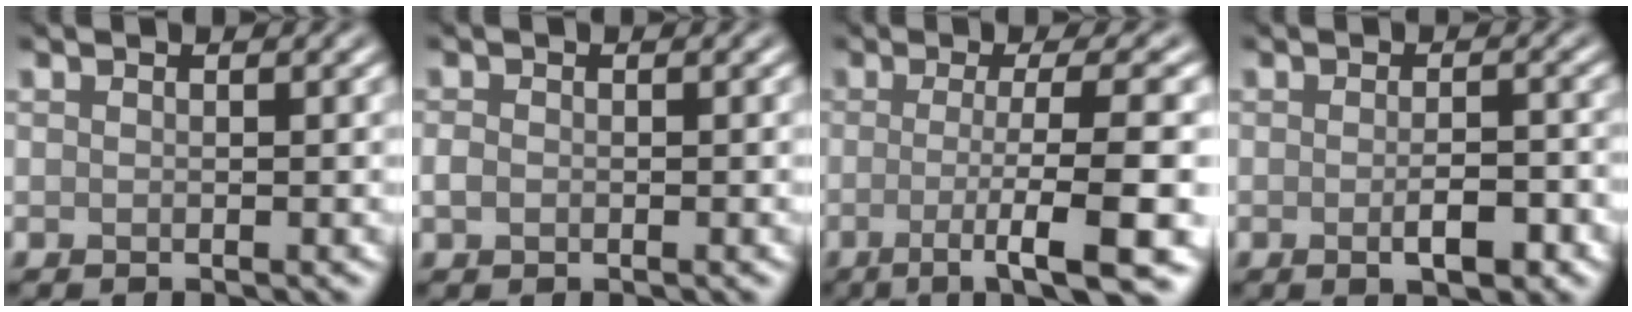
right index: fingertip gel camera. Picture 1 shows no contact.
{"total": 1.0, "force": [-0.3, 0.7, 0.6], "torque": [-0.011, -0.002, -0.007]}
{"total": 9.0, "force": [-2.8, 1.4, 8.5], "torque": [-0.112, -0.002, -0.048]}
{"total": 3.0, "force": [-1.0, 1.0, 2.7], "torque": [-0.045, -0.005, -0.012]}